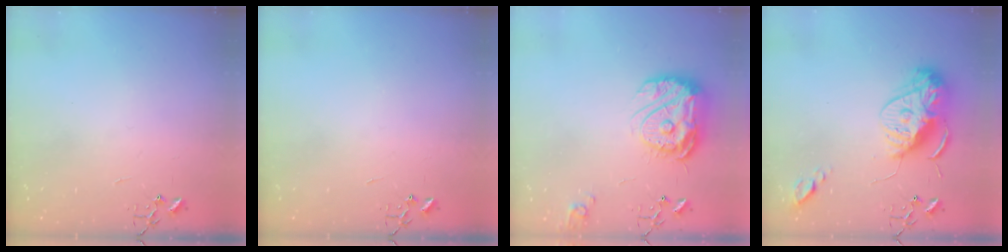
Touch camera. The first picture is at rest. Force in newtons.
{"total": 0.0}
{"total": 17.3, "press": 17.2, "slide": 1.9}
{"total": 15.3, "press": 15.3, "slide": 1.3}